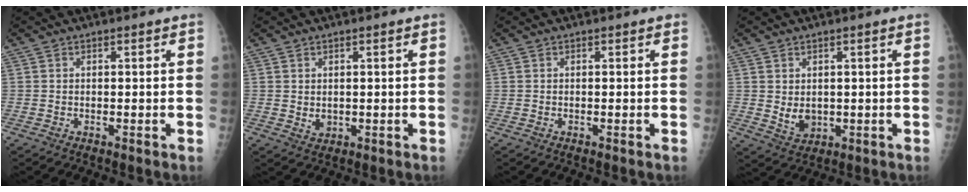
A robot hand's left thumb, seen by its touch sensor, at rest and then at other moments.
{"total": 2.1, "force": [0.2, 1.5, 1.5], "torque": [-0.018, -0.007, 0.011]}
{"total": 0.0}
{"total": 4.2, "force": [0.3, 3.1, 2.8], "torque": [-0.032, -0.012, 0.019]}